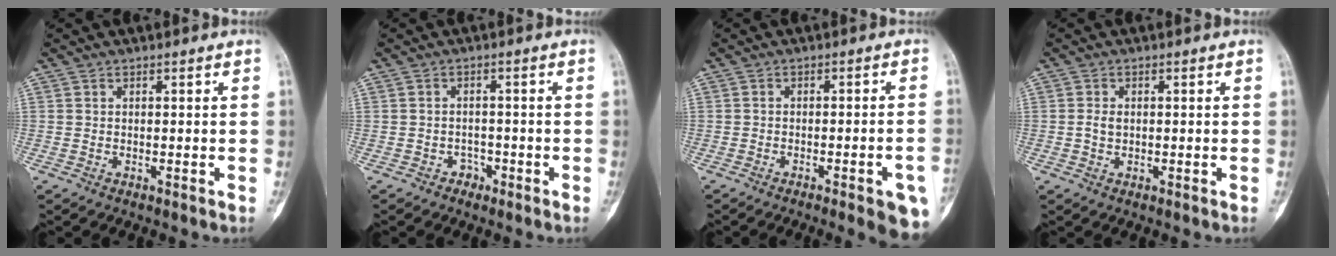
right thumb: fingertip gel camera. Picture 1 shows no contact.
{"total": 1.9, "force": [-1.2, 1.4, 0.3], "torque": [0.001, 0.010, -0.021]}
{"total": 9.4, "force": [-4.7, 1.9, 8.0], "torque": [-0.089, 0.013, -0.056]}
{"total": 1.8, "force": [0.0, 1.3, 1.2], "torque": [-0.024, 0.003, 0.000]}